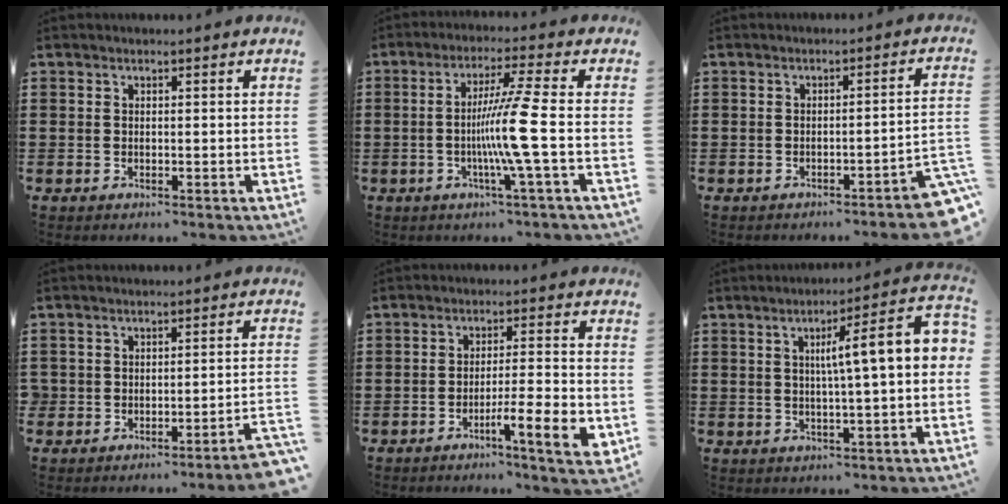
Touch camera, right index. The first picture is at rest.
{"total": 8.8, "force": [-1.7, -1.6, 8.5], "torque": [-0.162, -0.020, -0.043]}
{"total": 3.0, "force": [-2.4, 0.0, 1.8], "torque": [-0.033, -0.010, -0.049]}
{"total": 3.2, "force": [-3.1, 0.2, 0.8], "torque": [-0.018, 0.000, -0.067]}
{"total": 8.0, "force": [-4.0, 0.7, 6.9], "torque": [-0.110, -0.003, -0.068]}
{"total": 7.5, "force": [0.9, 0.3, 7.4], "torque": [-0.125, -0.014, 0.005]}